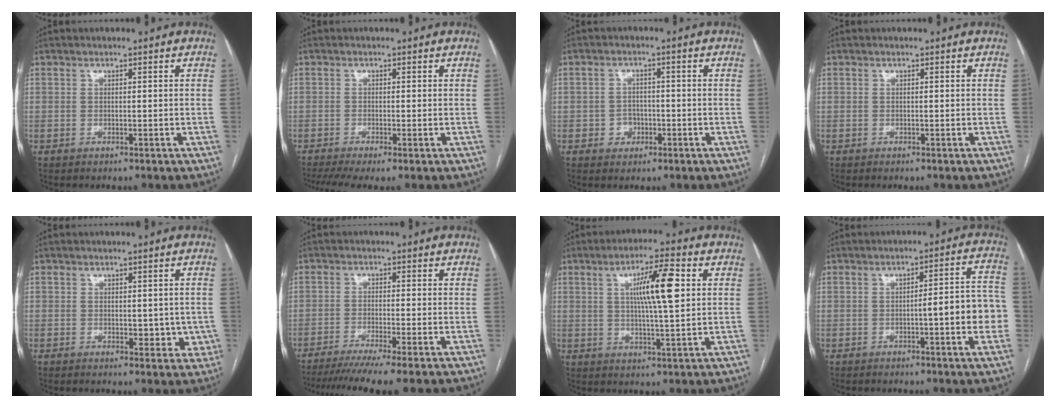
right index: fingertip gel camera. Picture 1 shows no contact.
{"total": 5.0, "force": [-3.3, 0.8, 3.7], "torque": [-0.062, -0.009, -0.058]}
{"total": 3.0, "force": [-1.0, 2.7, 0.9], "torque": [-0.006, 0.009, -0.012]}
{"total": 0.0}
{"total": 4.0, "force": [-0.3, 2.5, 3.1], "torque": [-0.027, 0.005, 0.003]}
{"total": 9.7, "force": [-7.8, -1.2, 5.6], "torque": [-0.071, -0.024, -0.120]}
{"total": 9.6, "force": [2.3, 0.8, 9.3], "torque": [-0.158, 0.007, 0.038]}
{"total": 9.2, "force": [-2.0, 1.4, 8.8], "torque": [-0.100, 0.028, -0.027]}